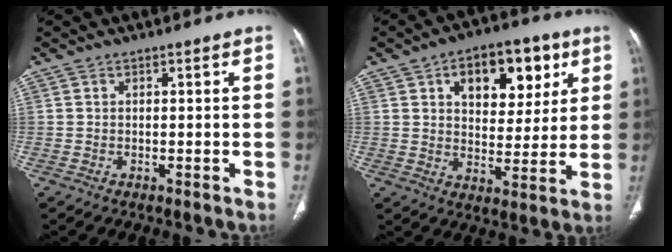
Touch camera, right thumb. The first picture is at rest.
{"total": 15.4, "force": [6.3, 9.2, 10.6], "torque": [-0.101, -0.012, 0.097]}